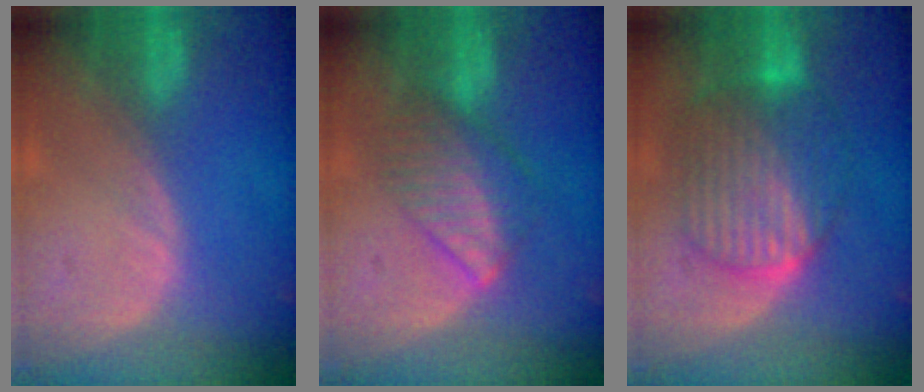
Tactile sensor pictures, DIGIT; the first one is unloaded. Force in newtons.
{"total": 6.4, "press": 6.2, "slide": 1.7}
{"total": 10.2, "press": 10.2, "slide": 0.9}